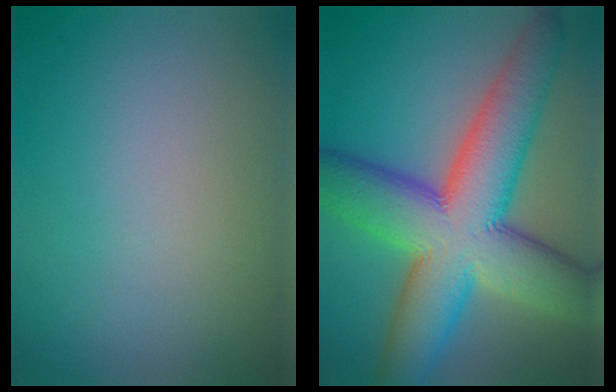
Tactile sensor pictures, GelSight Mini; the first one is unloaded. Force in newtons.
{"total": 13.5, "press": 13.5, "slide": 0.3}